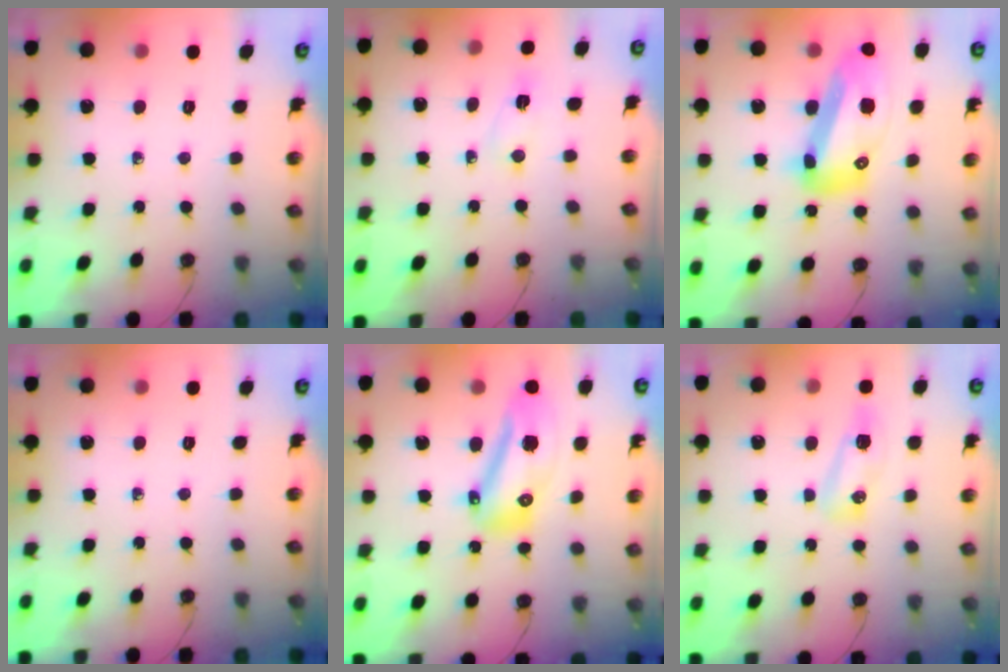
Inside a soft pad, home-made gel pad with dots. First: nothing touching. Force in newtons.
{"total": 2.3, "press": 2.2, "slide": 0.6}
{"total": 18.4, "press": 18.3, "slide": 2.4}
{"total": 0.0}
{"total": 13.5, "press": 13.4, "slide": 2.3}
{"total": 12.0, "press": 8.6, "slide": 8.3}